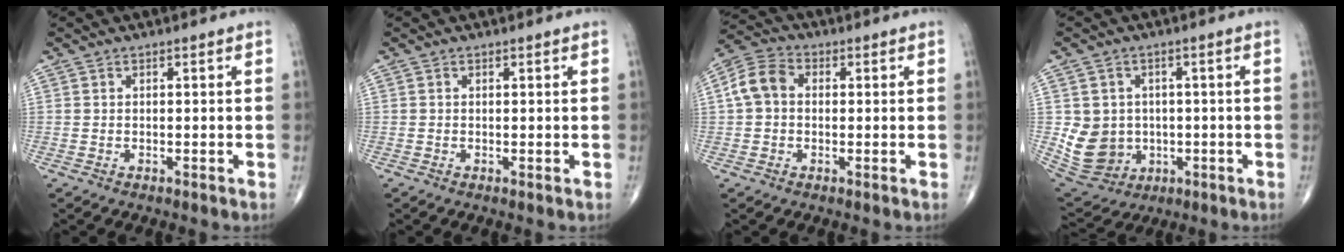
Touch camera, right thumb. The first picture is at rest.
{"total": 0.0}
{"total": 6.8, "force": [0.5, 5.2, 4.3], "torque": [-0.083, 0.024, 0.001]}
{"total": 9.9, "force": [-0.5, 9.1, 4.1], "torque": [-0.053, 0.004, 0.014]}